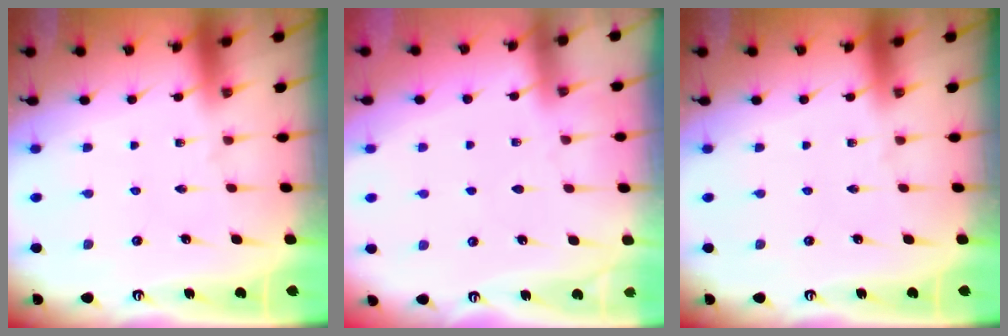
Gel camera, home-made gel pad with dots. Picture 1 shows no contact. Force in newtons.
{"total": 4.3, "press": 4.2, "slide": 0.6}
{"total": 0.0}